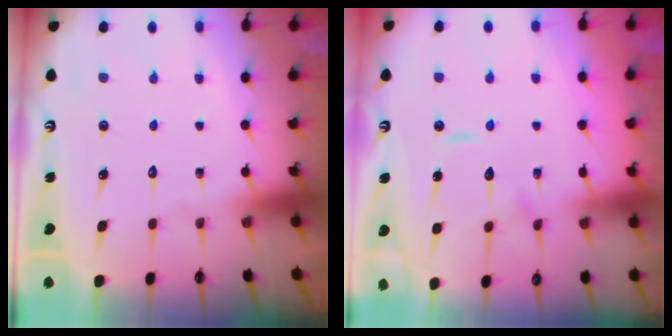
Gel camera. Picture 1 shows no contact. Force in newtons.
{"total": 9.5, "press": 9.5, "slide": 0.8}